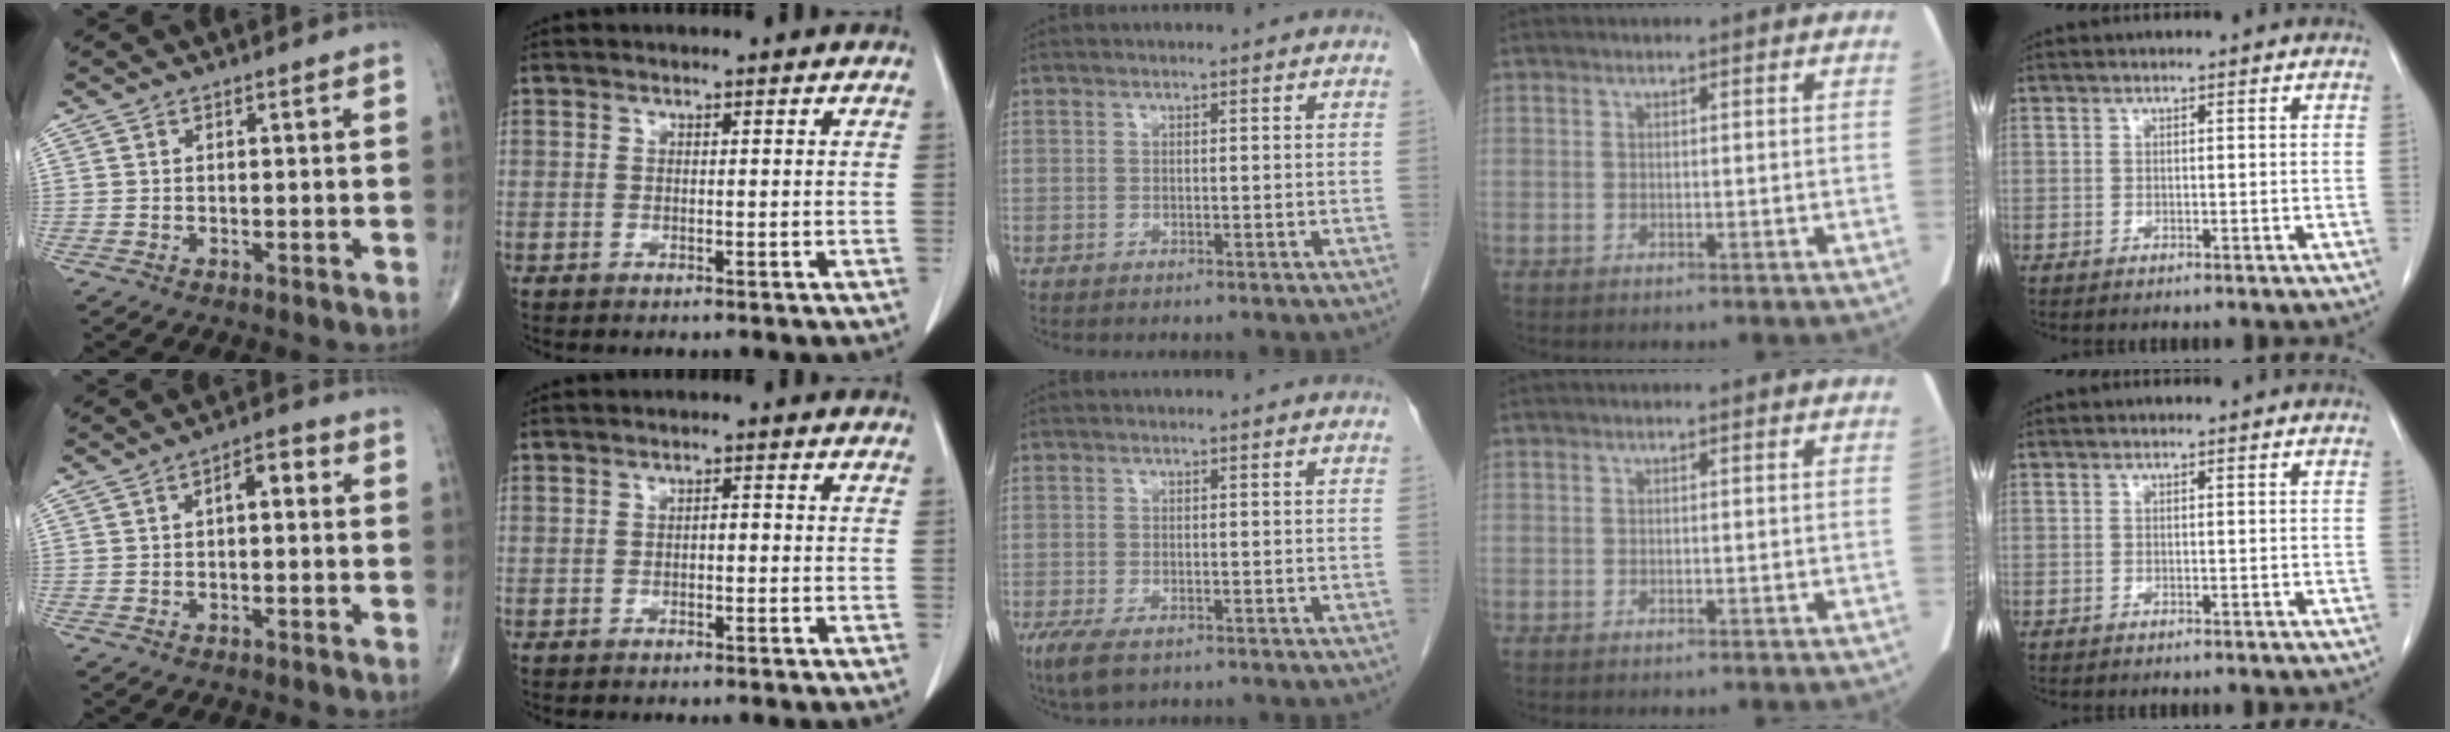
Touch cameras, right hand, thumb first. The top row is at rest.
{"thumb": {"total": 3.7, "force": [0.2, 1.9, 3.2], "torque": [-0.038, 0.016, -0.005]}, "index": {"total": 1.0, "force": [-0.2, 0.5, 0.8], "torque": [-0.012, 0.004, -0.004]}, "middle": {"total": 4.5, "force": [-2.7, 1.8, 3.0], "torque": [-0.066, -0.012, -0.044]}}